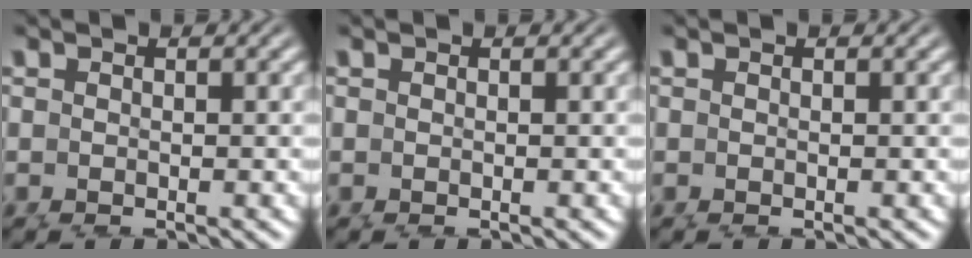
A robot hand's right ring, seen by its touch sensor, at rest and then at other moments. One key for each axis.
{"total": 0.0}
{"total": 0.0}